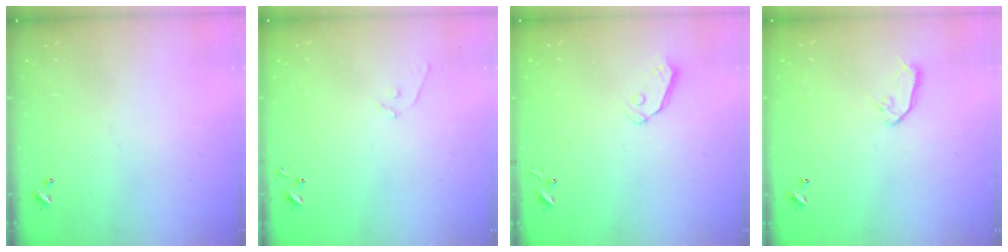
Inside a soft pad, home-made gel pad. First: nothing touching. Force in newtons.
{"total": 5.3, "press": 5.3, "slide": 0.4}
{"total": 6.4, "press": 6.4, "slide": 0.6}
{"total": 7.3, "press": 7.3, "slide": 0.4}